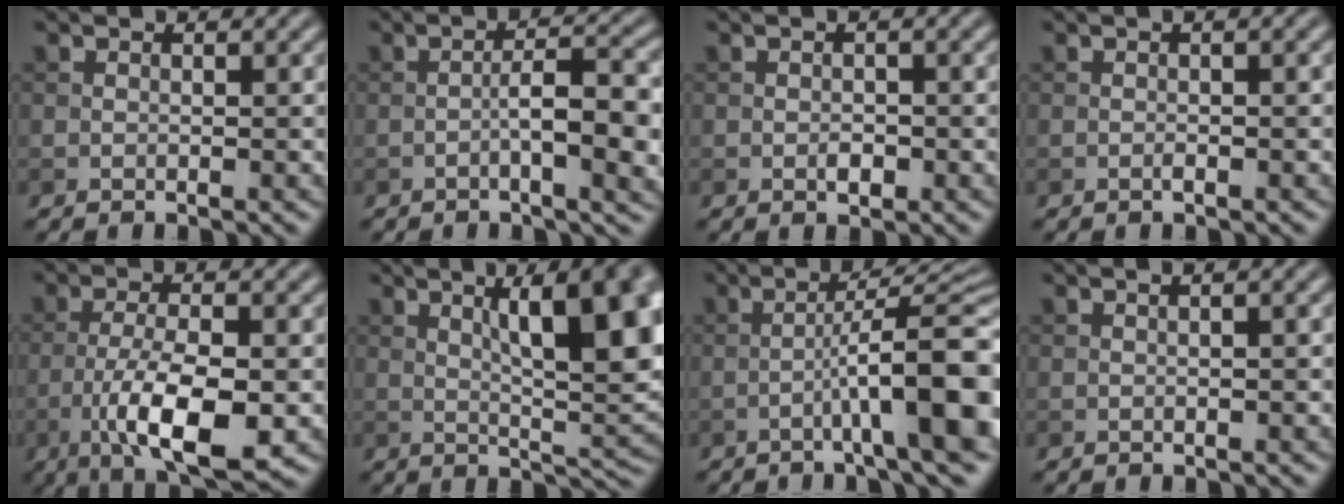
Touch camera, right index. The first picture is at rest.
{"total": 6.6, "force": [-1.4, 1.6, 6.2], "torque": [-0.100, 0.005, -0.022]}
{"total": 1.4, "force": [-0.4, 0.7, 1.1], "torque": [-0.018, 0.001, -0.008]}
{"total": 1.1, "force": [-0.2, 0.1, 1.1], "torque": [-0.019, 0.000, -0.007]}
{"total": 9.0, "force": [-3.1, 2.9, 7.9], "torque": [-0.137, -0.003, -0.056]}
{"total": 12.6, "force": [3.6, 4.2, 11.4], "torque": [-0.139, 0.008, 0.049]}
{"total": 10.6, "force": [-3.0, 1.6, 10.0], "torque": [-0.137, 0.019, -0.045]}
{"total": 1.6, "force": [0.5, 0.4, 1.5], "torque": [-0.022, -0.001, 0.005]}